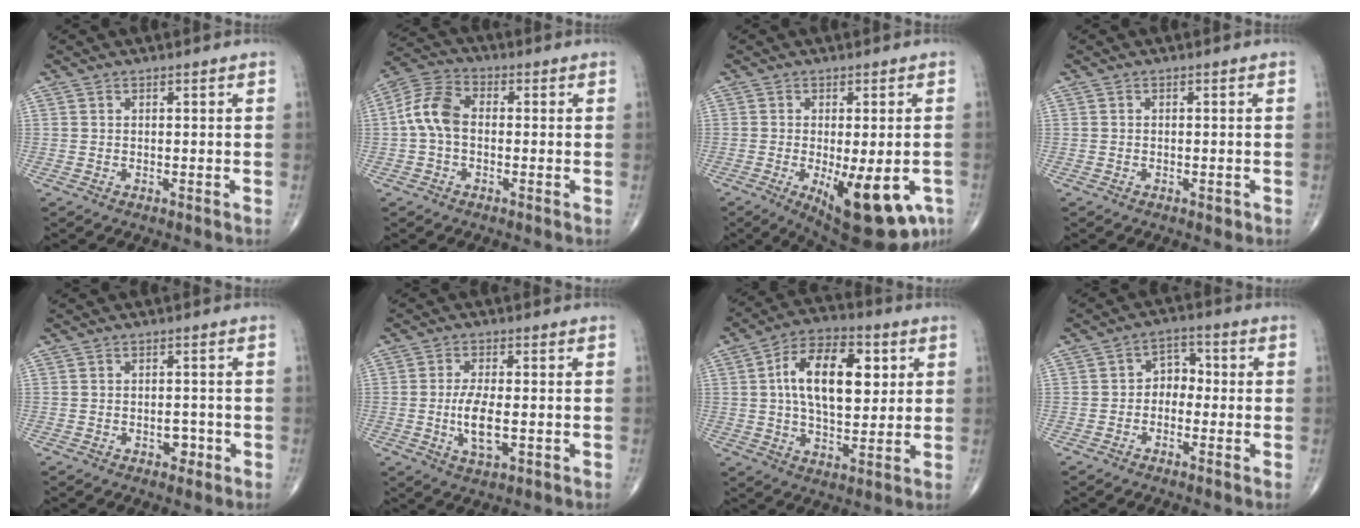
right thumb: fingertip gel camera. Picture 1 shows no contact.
{"total": 8.1, "force": [-0.4, 5.2, 6.1], "torque": [-0.122, 0.025, -0.020]}
{"total": 16.2, "force": [-6.1, 6.3, 13.6], "torque": [-0.152, -0.013, -0.070]}
{"total": 1.0, "force": [-0.5, 0.6, 0.7], "torque": [-0.008, -0.001, -0.006]}
{"total": 2.6, "force": [-1.1, 1.7, 1.7], "torque": [-0.012, 0.006, -0.014]}
{"total": 6.8, "force": [-1.1, 2.7, 6.2], "torque": [-0.122, -0.005, -0.018]}
{"total": 16.5, "force": [3.4, 8.8, 13.5], "torque": [-0.205, 0.006, 0.053]}
{"total": 4.7, "force": [-0.9, 3.6, 2.8], "torque": [-0.019, 0.023, -0.031]}